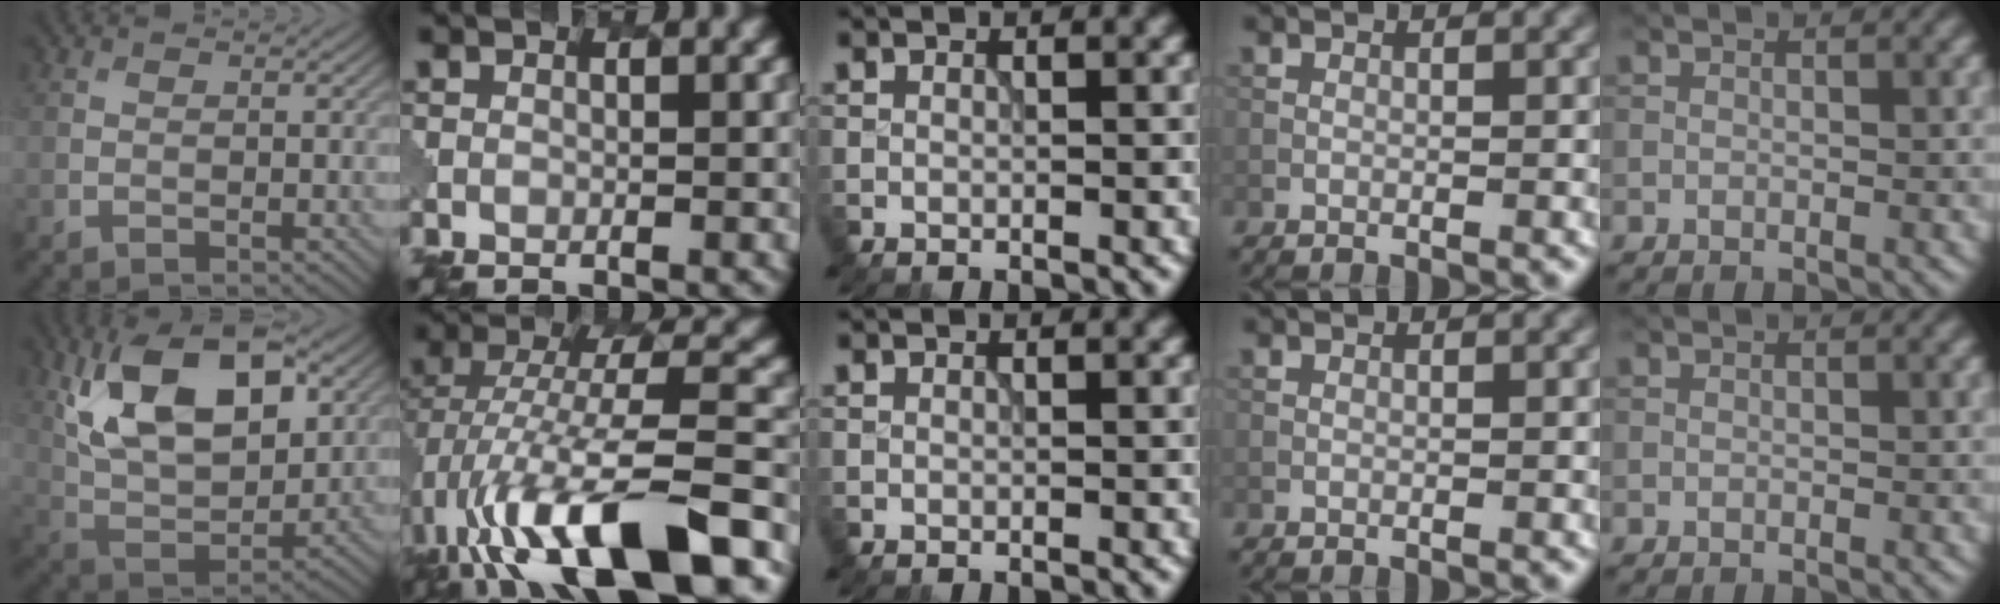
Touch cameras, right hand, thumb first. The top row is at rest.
{"thumb": {"total": 14.9, "force": [6.0, 7.7, 11.3], "torque": [-0.221, 0.000, 0.112]}, "index": {"total": 13.7, "force": [-5.7, 4.7, 11.6], "torque": [-0.202, 0.015, -0.083]}}